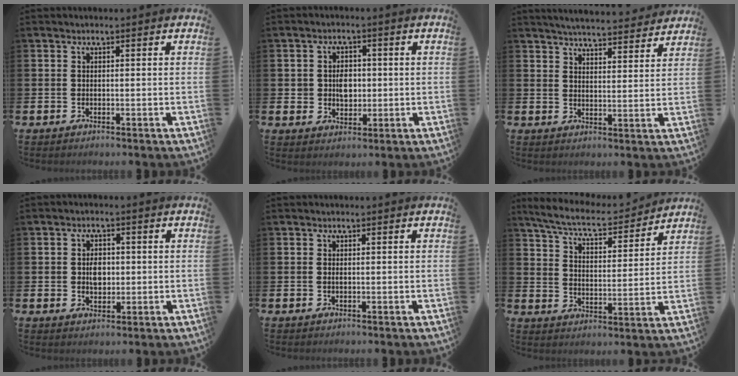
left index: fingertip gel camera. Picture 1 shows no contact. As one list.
[{"total": 3.7, "force": [0.3, 3.0, 2.2], "torque": [-0.019, 0.000, -0.005]}, {"total": 5.2, "force": [5.2, 0.3, 0.6], "torque": [-0.019, -0.035, 0.090]}, {"total": 3.1, "force": [0.2, 2.4, 2.0], "torque": [-0.019, 0.002, -0.004]}, {"total": 0.0}, {"total": 7.3, "force": [6.7, 1.2, 2.5], "torque": [-0.078, -0.046, 0.112]}]